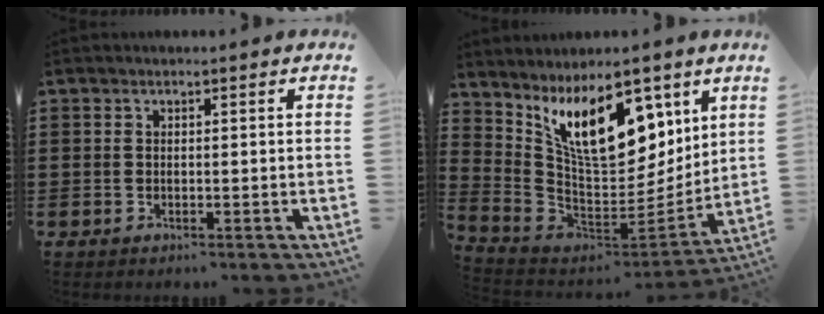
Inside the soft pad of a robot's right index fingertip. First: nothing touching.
{"total": 14.5, "force": [7.8, 6.9, 10.0], "torque": [-0.184, -0.026, 0.144]}